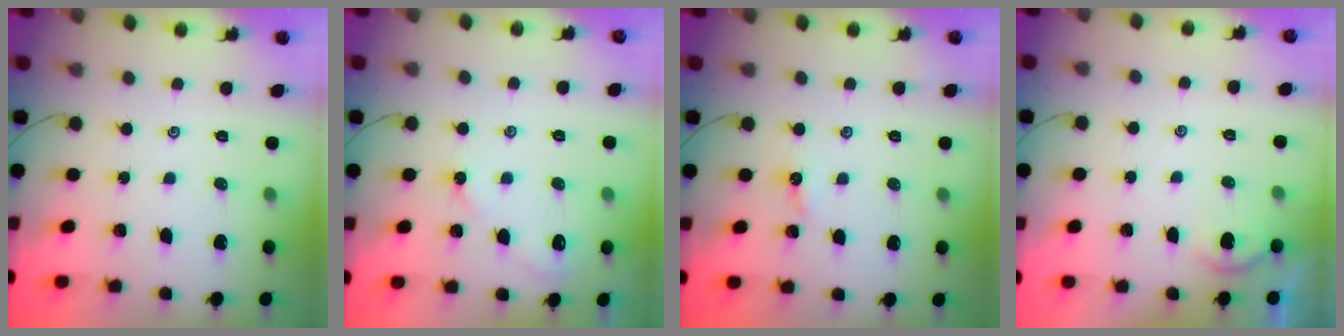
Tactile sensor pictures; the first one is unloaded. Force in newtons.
{"total": 3.3, "press": 3.3, "slide": 0.4}
{"total": 2.4, "press": 2.4, "slide": 0.3}
{"total": 1.2, "press": 1.2, "slide": 0.2}